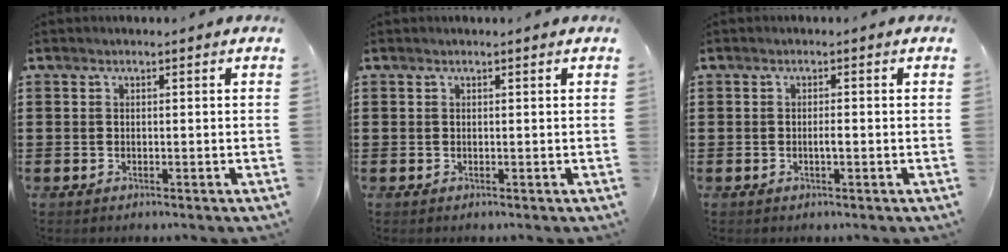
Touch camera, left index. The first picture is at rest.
{"total": 0.0}
{"total": 1.2, "force": [-0.2, 0.2, 1.2], "torque": [-0.024, -0.001, -0.004]}